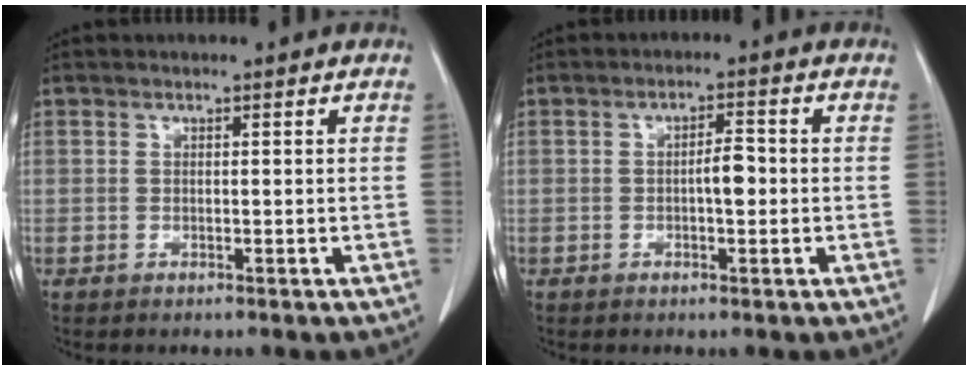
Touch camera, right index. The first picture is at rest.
{"total": 3.1, "force": [-0.4, 0.8, 3.0], "torque": [-0.047, 0.004, -0.006]}